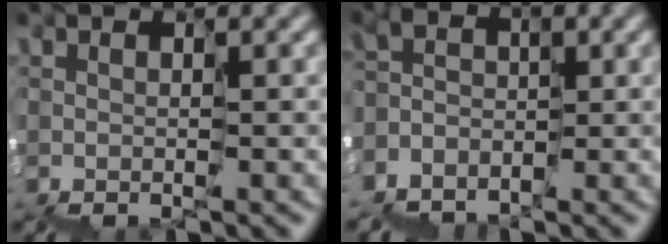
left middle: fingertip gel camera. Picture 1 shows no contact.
{"total": 3.5, "force": [-3.0, 1.3, -1.3], "torque": [0.024, -0.004, -0.052]}